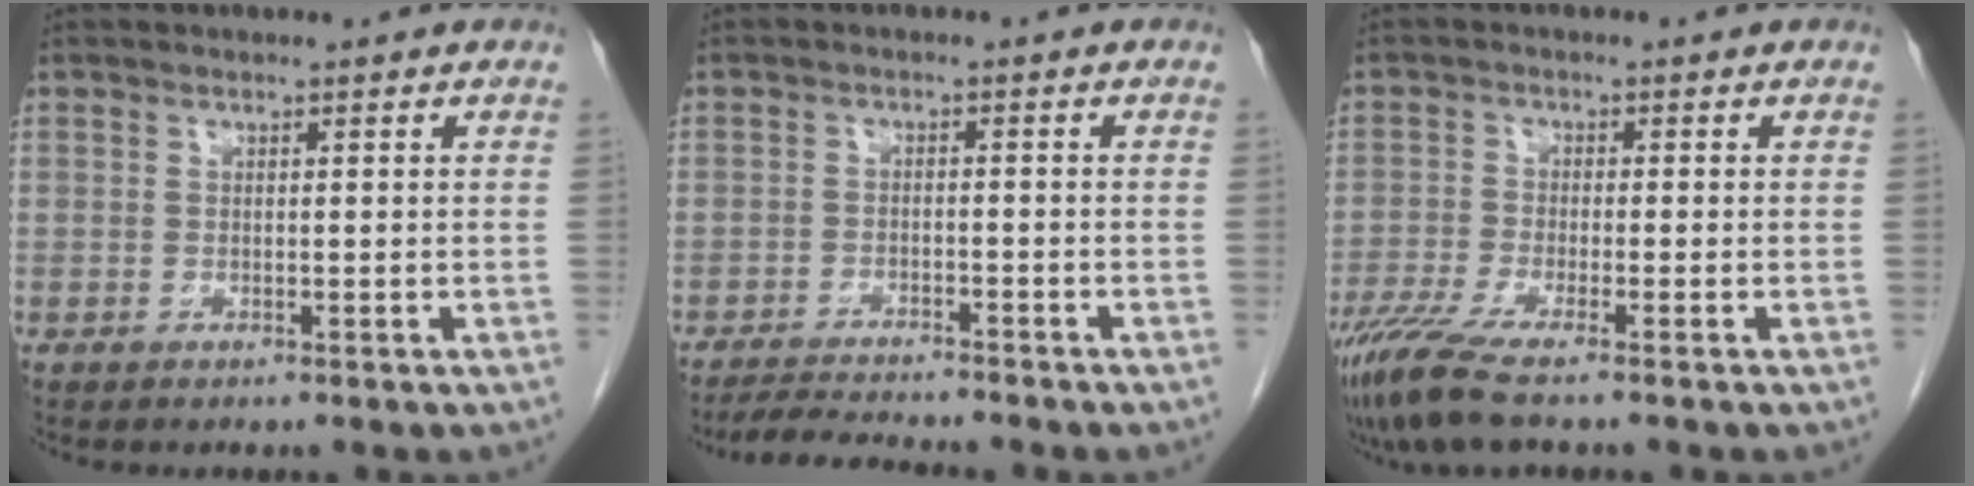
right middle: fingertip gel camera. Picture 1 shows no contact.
{"total": 6.6, "force": [-6.2, 0.1, 2.2], "torque": [-0.036, -0.017, -0.101]}
{"total": 7.0, "force": [-5.3, 0.0, 4.6], "torque": [-0.089, -0.022, -0.099]}